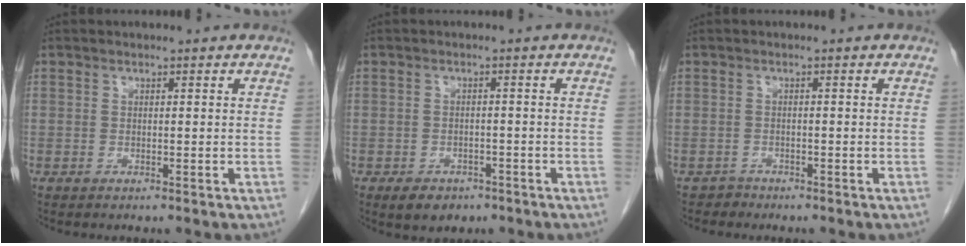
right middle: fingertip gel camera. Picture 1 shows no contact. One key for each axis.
{"total": 4.4, "fx": -3.0, "fy": 2.8, "fz": 1.8, "tx": -0.027, "ty": 0.000, "tz": -0.037}
{"total": 1.1, "fx": -0.9, "fy": 0.5, "fz": -0.5, "tx": 0.006, "ty": 0.001, "tz": -0.019}